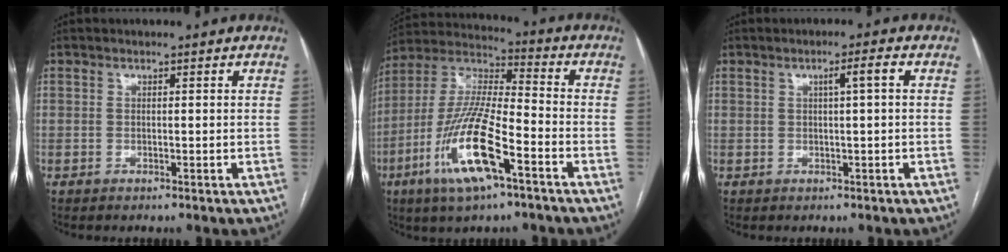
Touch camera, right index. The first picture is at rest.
{"total": 16.5, "force": [-7.5, 3.0, 14.4], "torque": [-0.303, -0.015, -0.136]}
{"total": 2.3, "force": [0.4, -0.3, 2.3], "torque": [-0.037, 0.004, 0.008]}